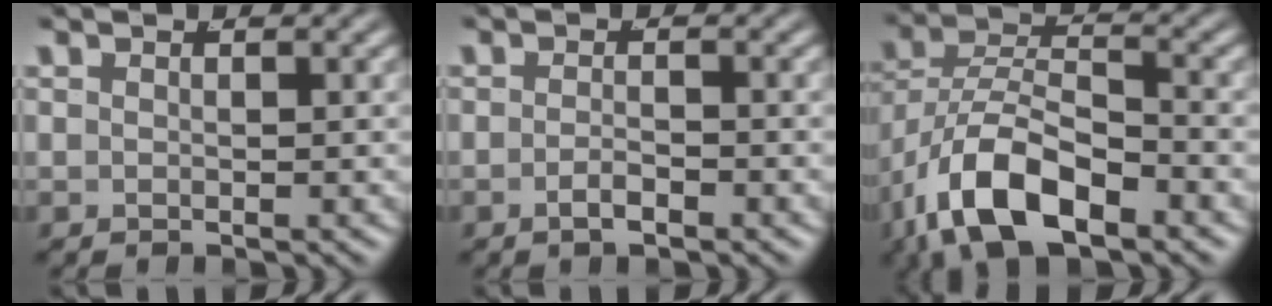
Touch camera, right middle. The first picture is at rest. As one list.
[{"total": 1.6, "force": [-1.4, 0.1, 0.9], "torque": [-0.016, -0.003, -0.025]}, {"total": 7.6, "force": [-2.9, 4.5, 5.5], "torque": [-0.121, -0.031, -0.035]}]